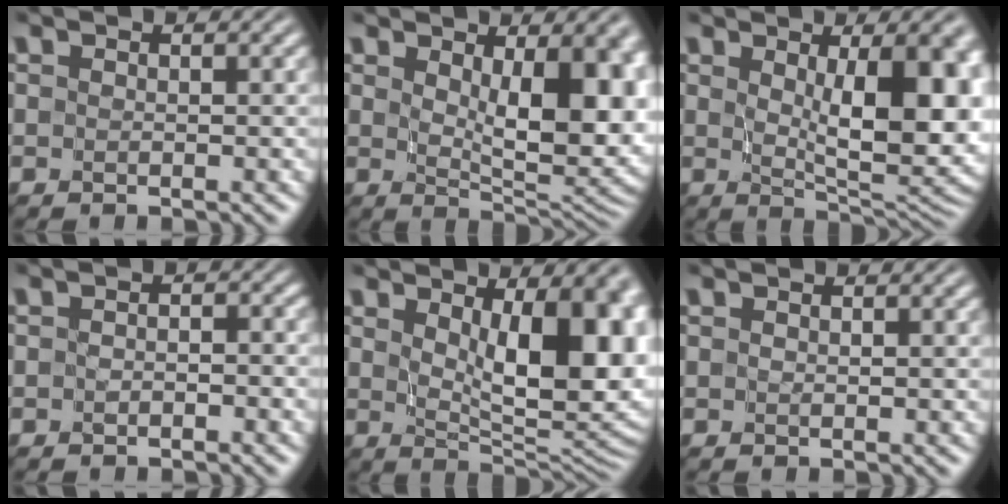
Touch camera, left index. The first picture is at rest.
{"total": 10.7, "force": [1.9, 4.7, 9.5], "torque": [-0.114, -0.005, 0.035]}
{"total": 11.6, "force": [1.8, 4.6, 10.5], "torque": [-0.119, -0.004, 0.032]}
{"total": 1.1, "force": [-0.9, 0.5, 0.3], "torque": [-0.007, -0.004, -0.018]}
{"total": 12.5, "force": [2.9, 5.5, 10.8], "torque": [-0.106, 0.004, 0.040]}
{"total": 0.0}